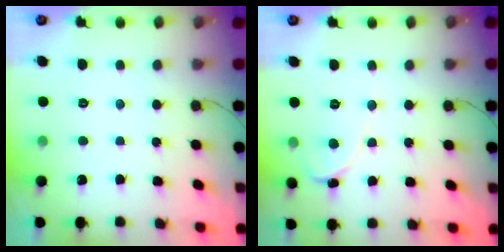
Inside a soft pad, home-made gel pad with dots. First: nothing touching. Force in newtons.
{"total": 1.6, "press": 1.6, "slide": 0.0}